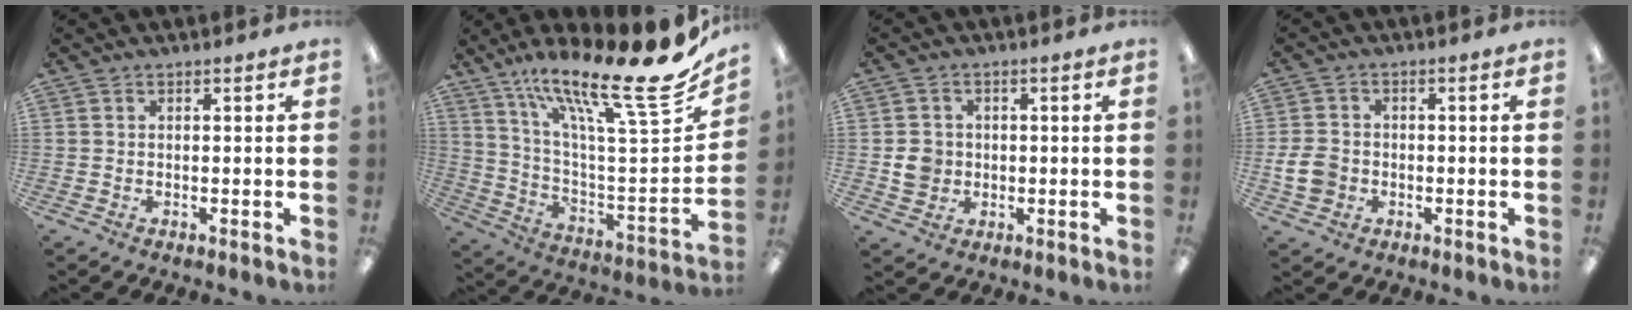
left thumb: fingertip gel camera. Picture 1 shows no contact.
{"total": 23.6, "force": [17.0, 4.7, 15.7], "torque": [-0.232, -0.128, 0.269]}
{"total": 4.8, "force": [-0.3, 4.5, 1.5], "torque": [-0.015, 0.005, -0.006]}
{"total": 6.2, "force": [-1.2, 5.1, 3.3], "torque": [-0.068, 0.006, -0.024]}